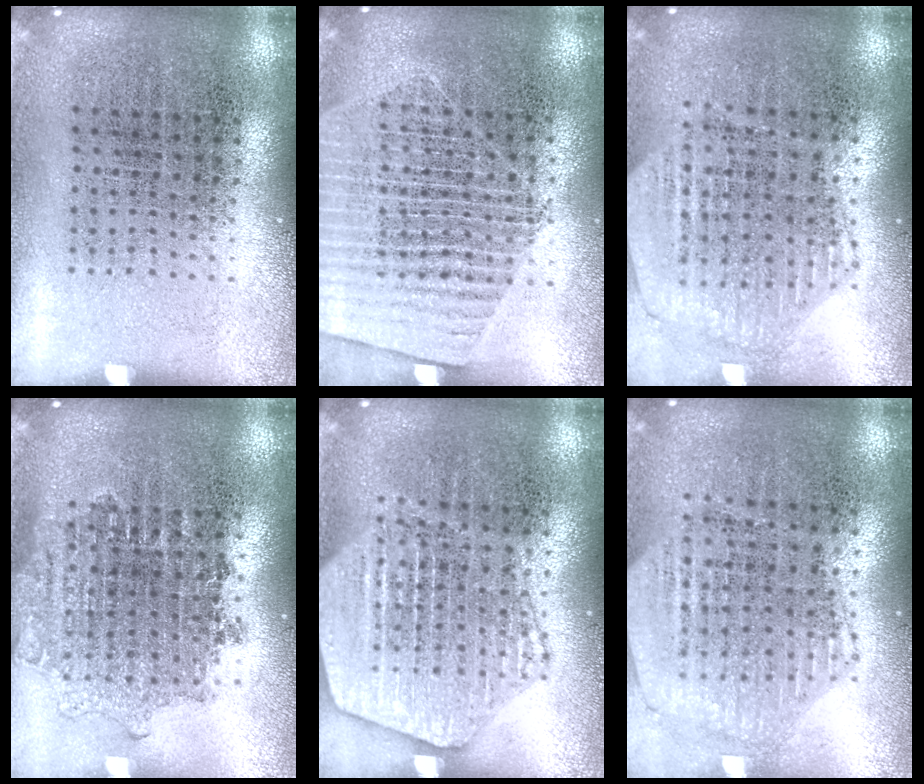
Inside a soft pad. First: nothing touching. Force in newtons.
{"total": 1.7, "press": 1.5, "slide": 0.8}
{"total": 1.2, "press": 1.2, "slide": 0.2}
{"total": 1.7, "press": 1.4, "slide": 1.0}
{"total": 2.2, "press": 2.2, "slide": 0.3}
{"total": 1.1, "press": 1.1, "slide": 0.3}